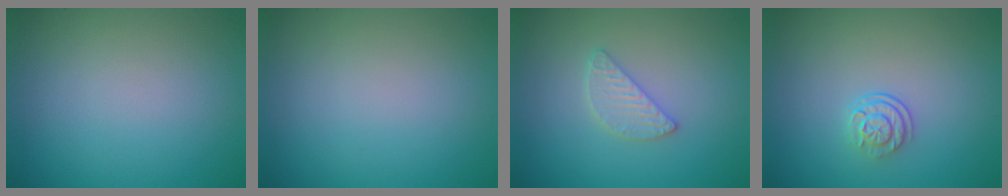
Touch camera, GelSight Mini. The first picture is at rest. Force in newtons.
{"total": 0.0}
{"total": 2.0, "press": 2.0, "slide": 0.2}
{"total": 2.3, "press": 1.7, "slide": 1.5}